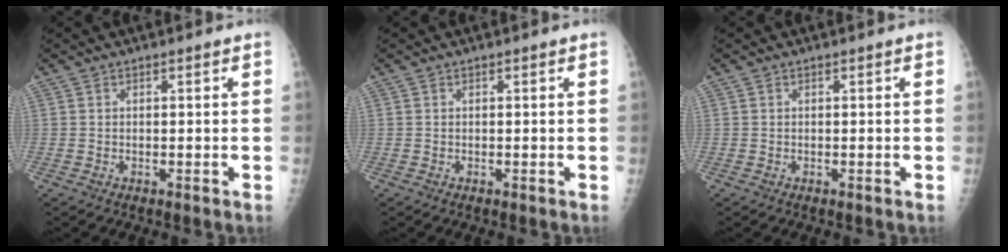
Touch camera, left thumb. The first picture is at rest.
{"total": 0.0}
{"total": 0.0}